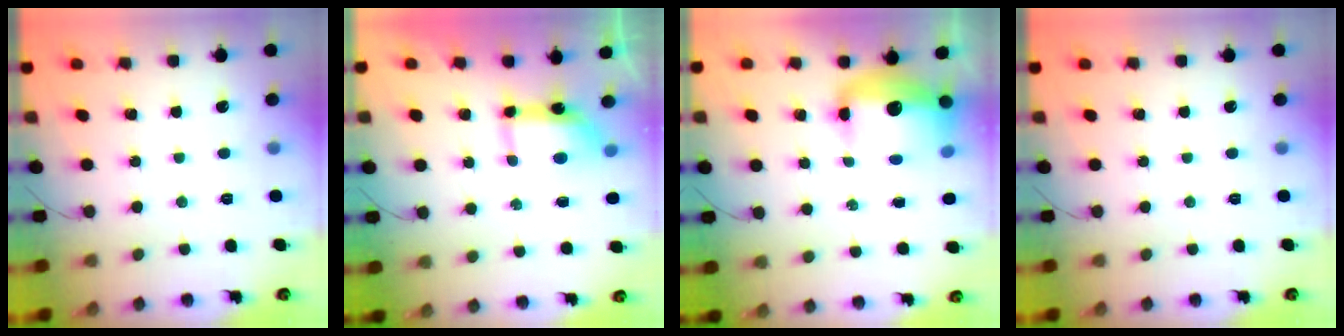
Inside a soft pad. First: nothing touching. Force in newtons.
{"total": 7.3, "press": 7.3, "slide": 0.7}
{"total": 13.8, "press": 13.3, "slide": 3.4}
{"total": 0.0}